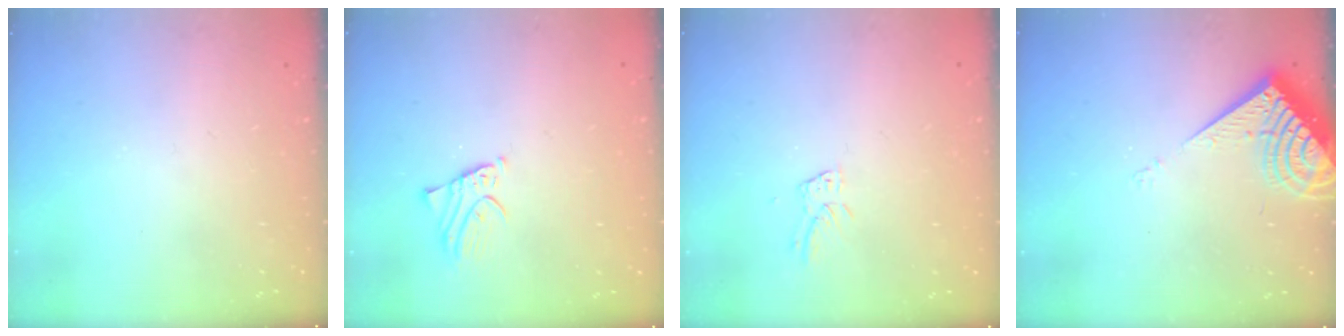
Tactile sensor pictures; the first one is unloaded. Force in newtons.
{"total": 2.0, "press": 2.0, "slide": 0.2}
{"total": 5.0, "press": 4.9, "slide": 0.5}
{"total": 10.0, "press": 9.9, "slide": 1.3}